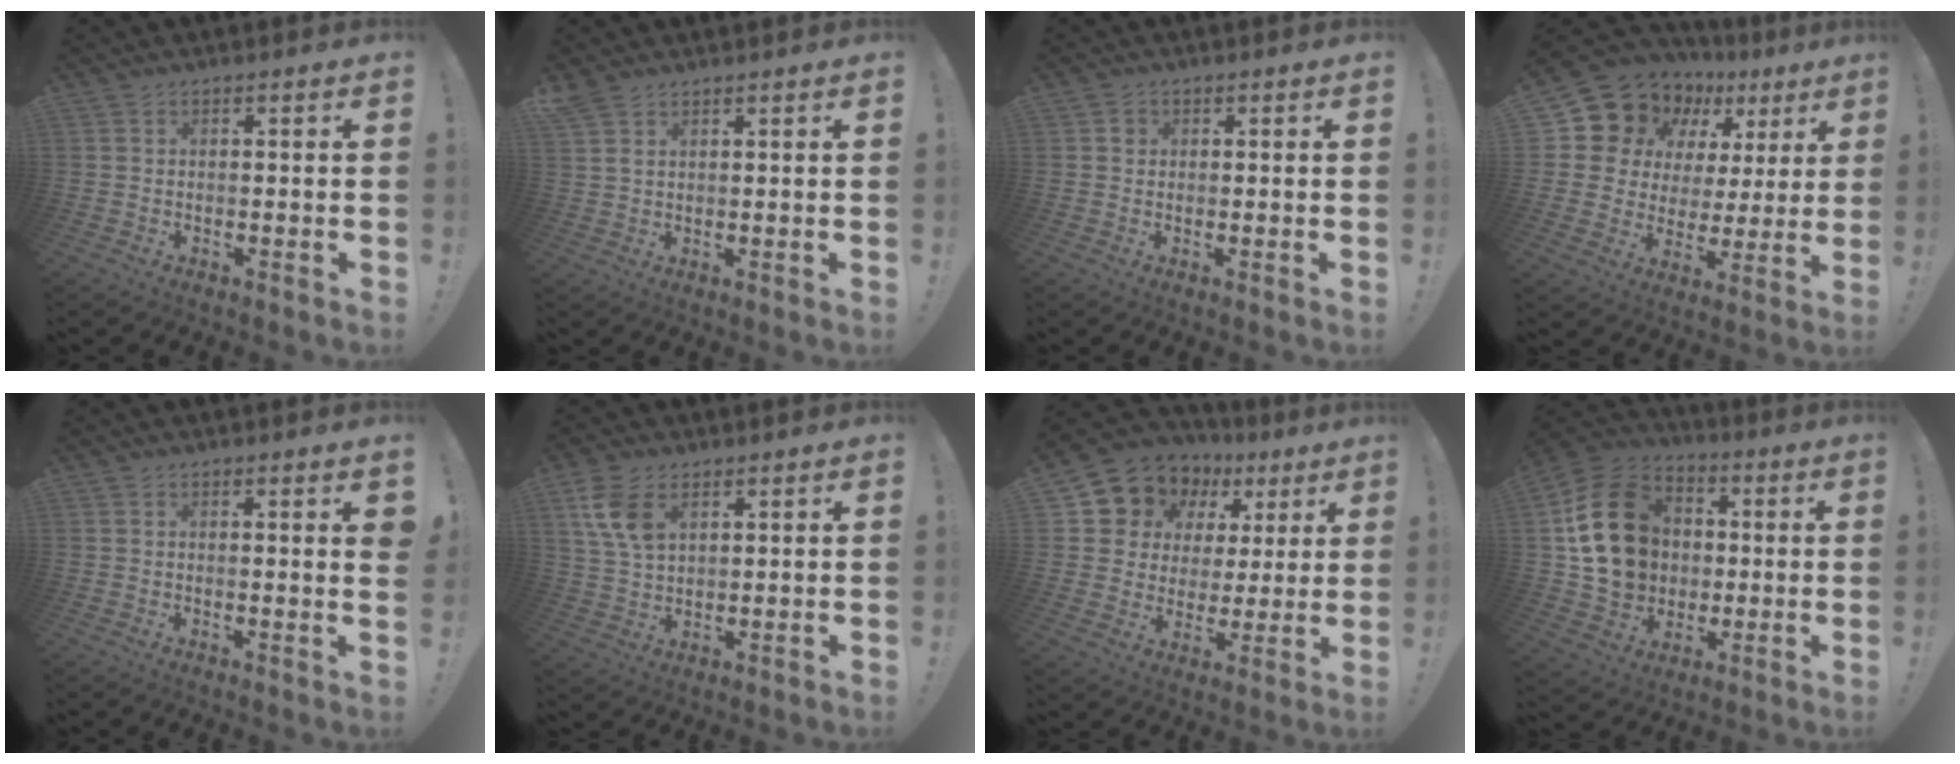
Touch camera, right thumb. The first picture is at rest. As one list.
[{"total": 3.2, "force": [2.4, 1.3, 1.7], "torque": [-0.031, -0.009, 0.046]}, {"total": 1.8, "force": [0.3, 1.7, 0.5], "torque": [-0.003, 0.002, 0.004]}, {"total": 13.7, "force": [9.9, 8.3, 4.6], "torque": [-0.077, -0.079, 0.191]}, {"total": 2.2, "force": [1.0, 0.0, 1.9], "torque": [-0.016, -0.011, 0.013]}, {"total": 9.3, "force": [4.2, 5.7, 6.1], "torque": [-0.119, -0.008, 0.081]}, {"total": 10.2, "force": [6.5, 7.6, 2.1], "torque": [-0.040, -0.055, 0.128]}, {"total": 21.3, "force": [2.2, 17.5, 12.0], "torque": [-0.193, 0.013, 0.062]}]